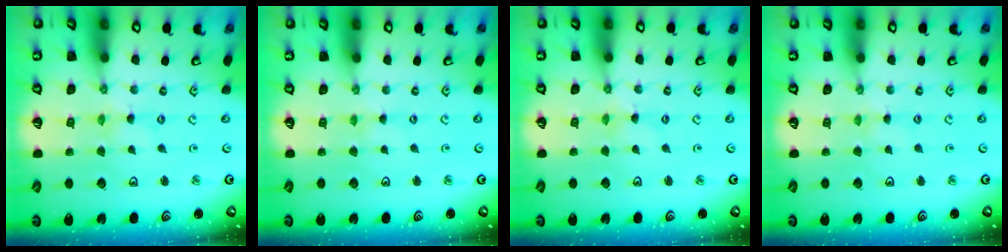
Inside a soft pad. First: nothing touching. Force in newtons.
{"total": 1.0, "press": 1.0, "slide": 0.2}
{"total": 0.0}
{"total": 1.5, "press": 1.5, "slide": 0.3}